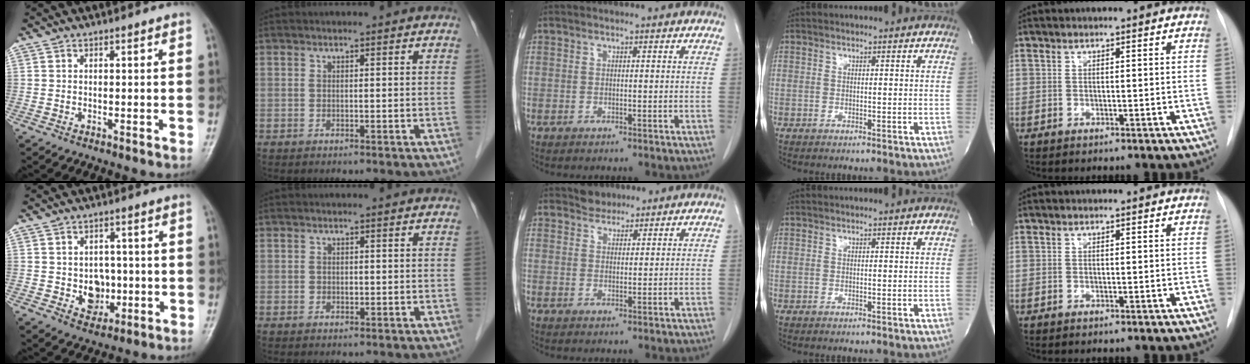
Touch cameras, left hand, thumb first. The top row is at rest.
{"thumb": {"total": 6.3, "force": [-0.7, 5.2, 3.4], "torque": [-0.014, 0.005, -0.002]}, "index": {"total": 0.9, "force": [-0.1, 0.7, 0.6], "torque": [-0.012, 0.001, -0.001]}, "middle": {"total": 2.5, "force": [2.1, 1.3, 0.0], "torque": [-0.002, 0.005, 0.034]}}